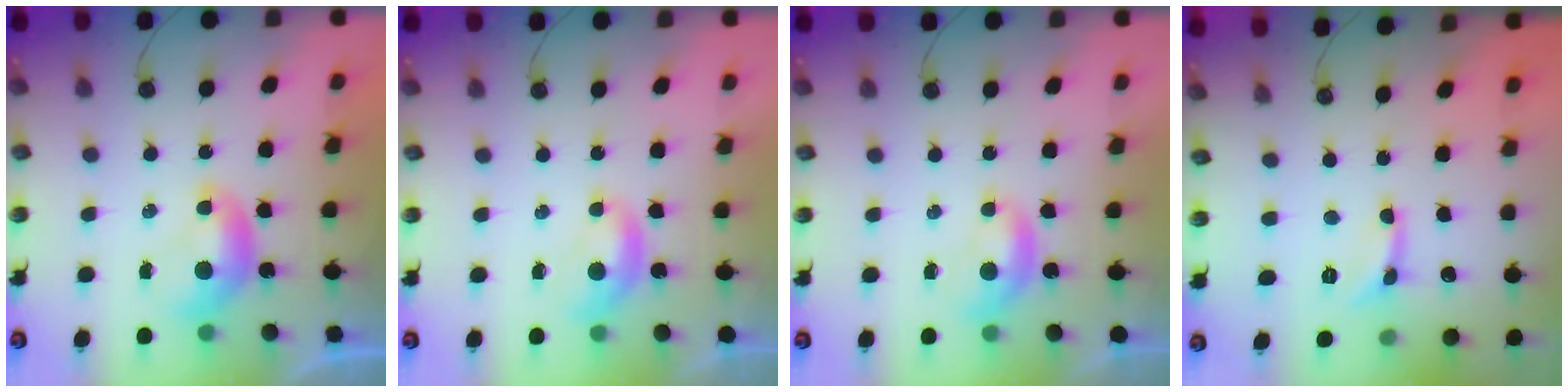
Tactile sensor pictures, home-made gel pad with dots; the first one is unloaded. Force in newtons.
{"total": 0.0}
{"total": 0.0}
{"total": 0.9, "press": 0.8, "slide": 0.3}